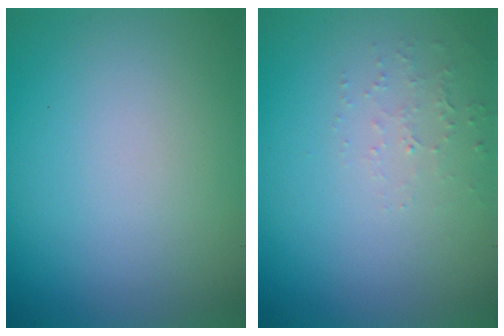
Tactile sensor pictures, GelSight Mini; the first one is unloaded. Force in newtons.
{"total": 1.3, "press": 1.3, "slide": 0.4}